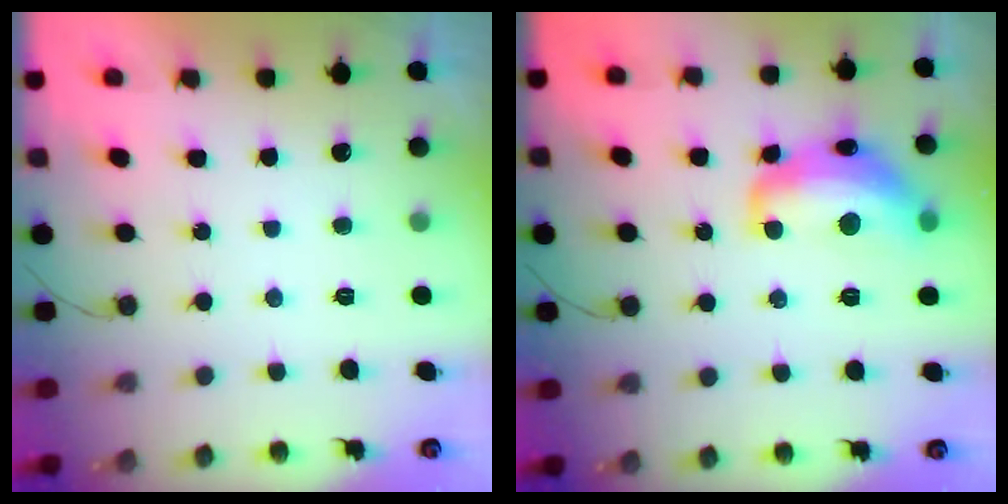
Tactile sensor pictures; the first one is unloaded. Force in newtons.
{"total": 14.1, "press": 14.1, "slide": 0.9}